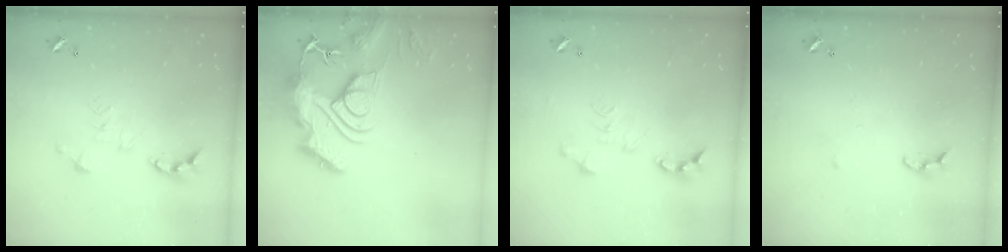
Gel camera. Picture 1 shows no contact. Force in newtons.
{"total": 17.8, "press": 17.8, "slide": 1.8}
{"total": 0.0}
{"total": 4.0, "press": 3.9, "slide": 0.5}